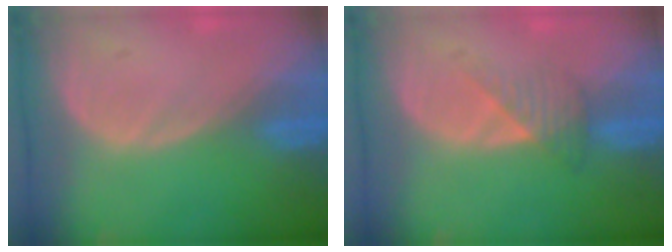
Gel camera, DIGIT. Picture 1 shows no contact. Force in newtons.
{"total": 3.3, "press": 3.1, "slide": 1.1}